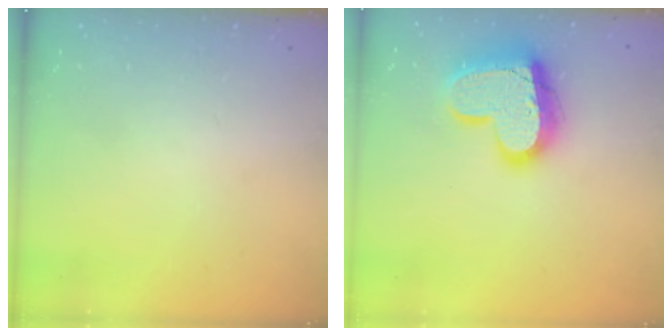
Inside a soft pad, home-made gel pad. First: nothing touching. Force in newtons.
{"total": 19.1, "press": 19.0, "slide": 1.8}